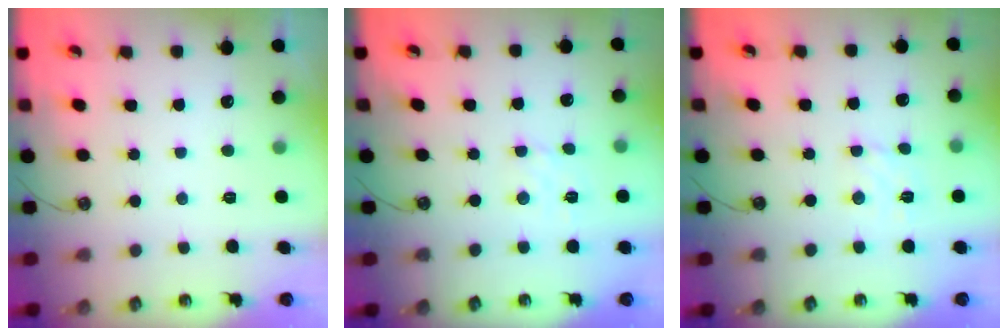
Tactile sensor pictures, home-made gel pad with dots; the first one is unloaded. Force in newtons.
{"total": 2.1, "press": 2.1, "slide": 0.5}
{"total": 5.5, "press": 5.4, "slide": 0.8}